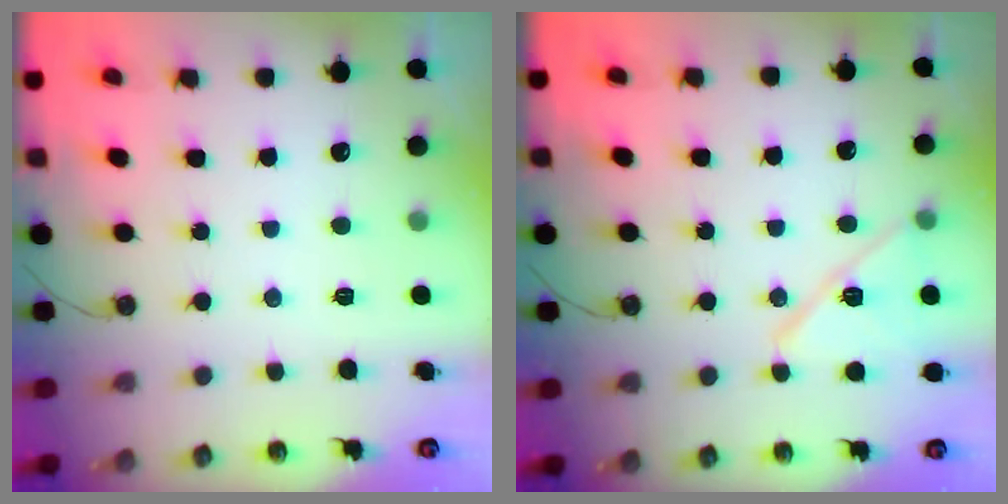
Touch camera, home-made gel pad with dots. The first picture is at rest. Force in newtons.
{"total": 13.3, "press": 12.7, "slide": 4.1}